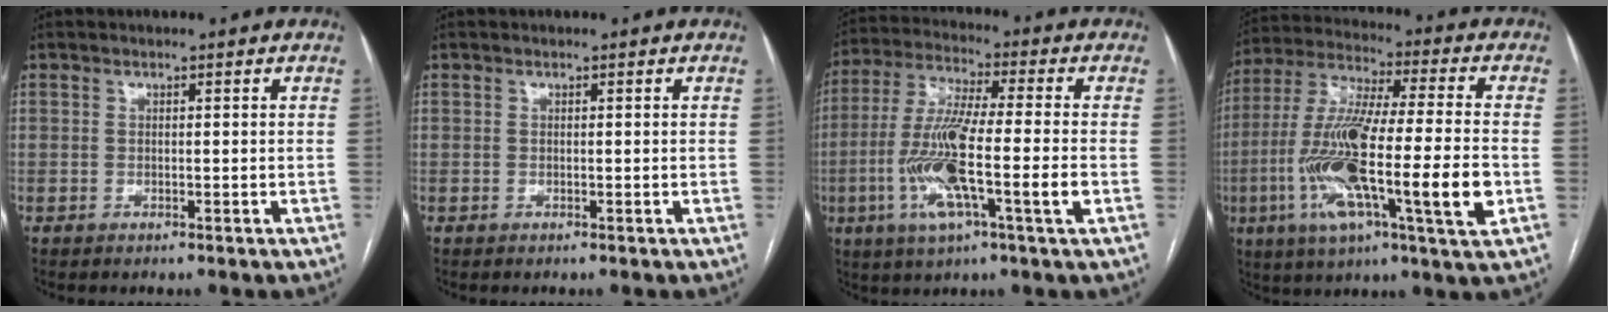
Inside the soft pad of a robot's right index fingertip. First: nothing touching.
{"total": 0.0}
{"total": 14.4, "force": [-3.4, 0.8, 14.0], "torque": [-0.280, -0.008, -0.068]}
{"total": 21.3, "force": [-5.3, 1.9, 20.5], "torque": [-0.385, -0.018, -0.093]}